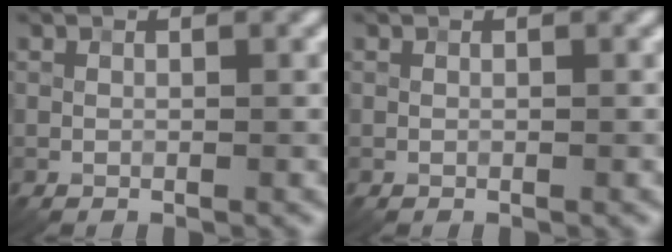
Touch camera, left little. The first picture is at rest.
{"total": 0.0}